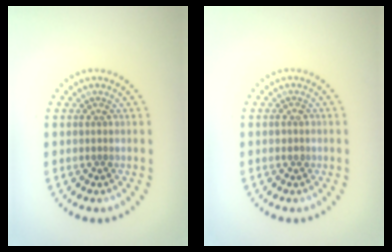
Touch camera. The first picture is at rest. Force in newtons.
{"total": 0.7, "press": 0.7, "slide": 0.3}